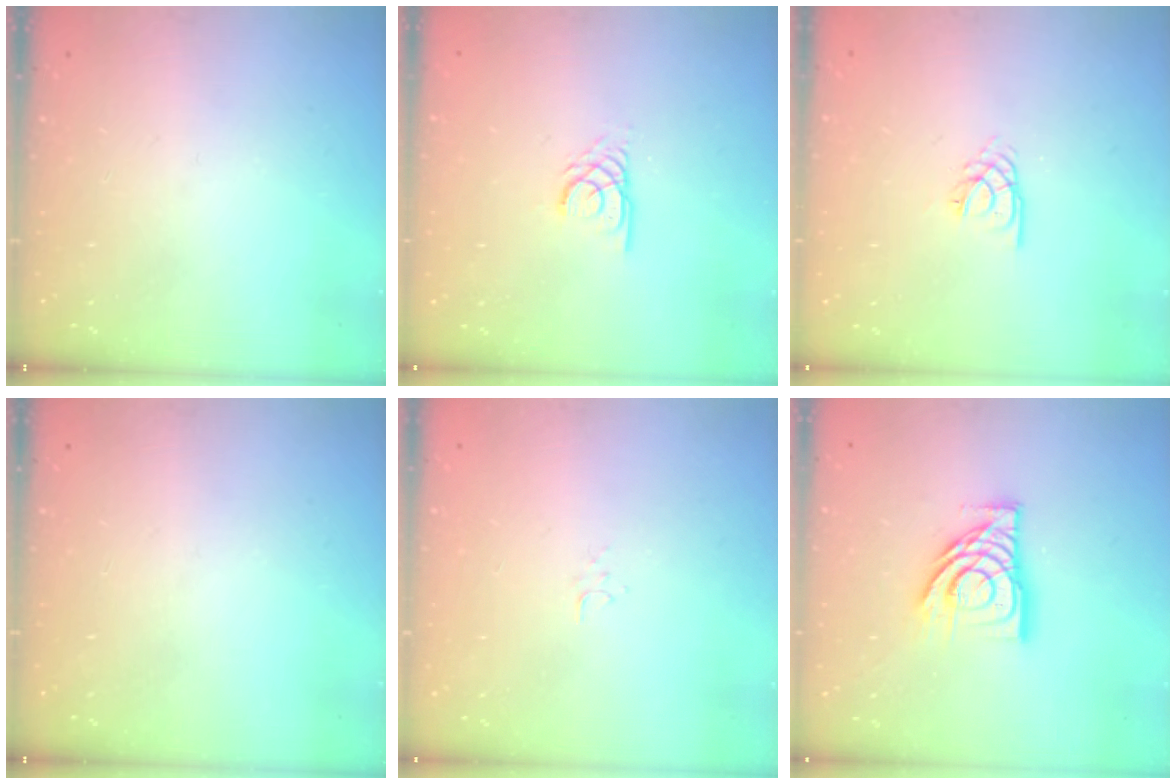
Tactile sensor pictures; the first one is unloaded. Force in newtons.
{"total": 2.4, "press": 2.4, "slide": 0.2}
{"total": 2.8, "press": 2.7, "slide": 0.3}
{"total": 0.0}
{"total": 4.1, "press": 4.1, "slide": 0.6}
{"total": 13.3, "press": 13.3, "slide": 1.2}